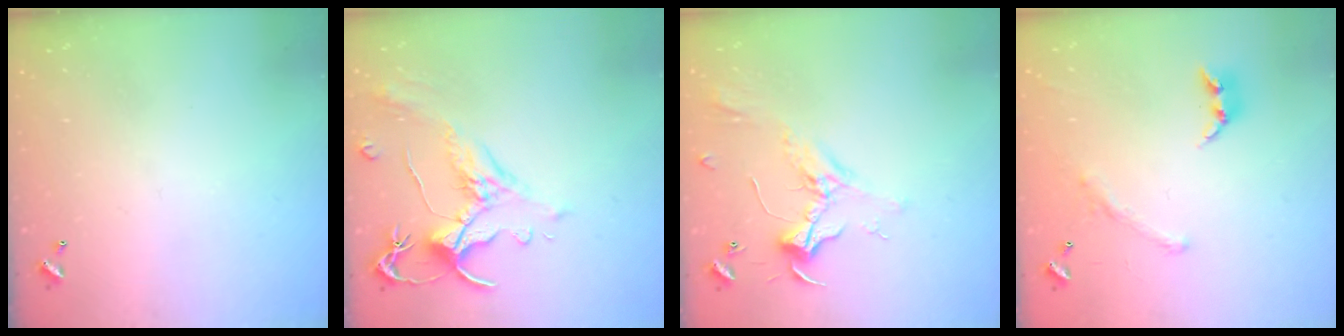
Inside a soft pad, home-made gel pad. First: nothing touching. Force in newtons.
{"total": 1.6, "press": 1.1, "slide": 1.2}
{"total": 2.3, "press": 2.2, "slide": 0.7}
{"total": 1.5, "press": 1.0, "slide": 1.2}